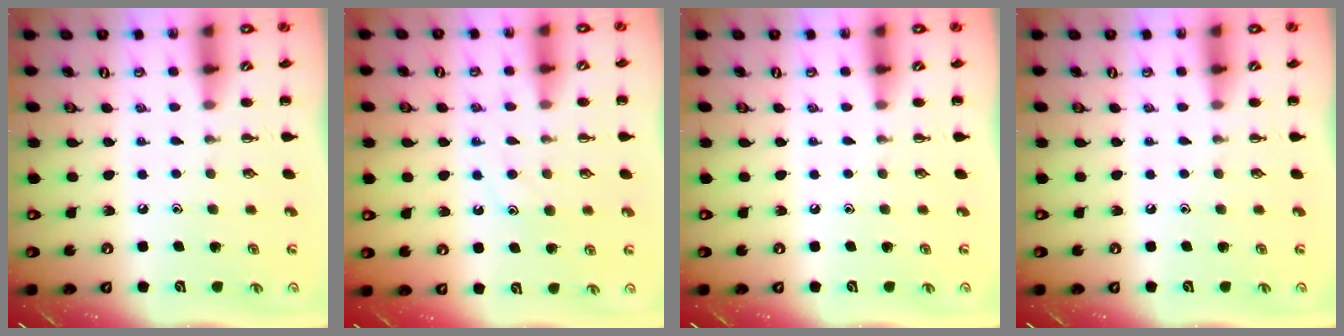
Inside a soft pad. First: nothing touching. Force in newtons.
{"total": 10.2, "press": 10.2, "slide": 0.8}
{"total": 0.0}
{"total": 0.0}